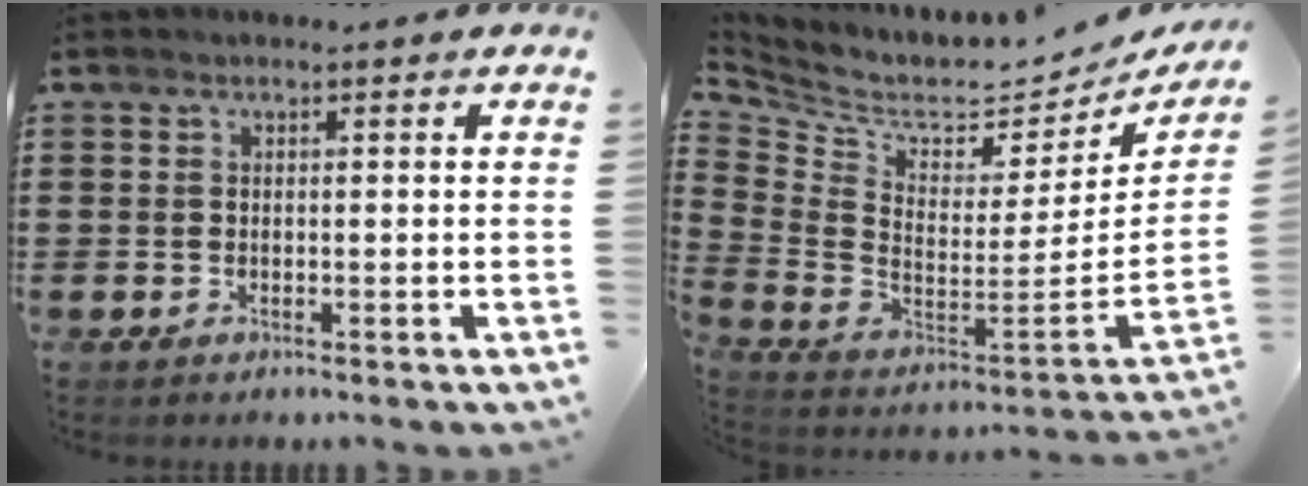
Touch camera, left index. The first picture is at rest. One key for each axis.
{"total": 4.8, "fx": 3.8, "fy": 2.2, "fz": 2.0, "tx": -0.068, "ty": -0.051, "tz": 0.060}